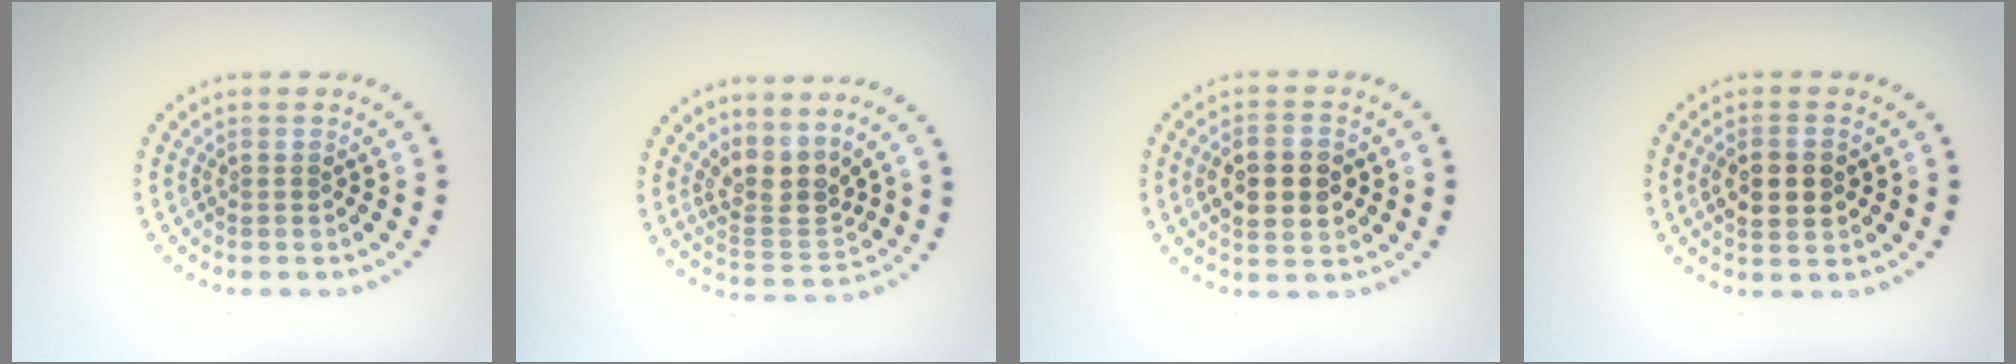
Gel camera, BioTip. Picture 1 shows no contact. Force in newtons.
{"total": 3.3, "press": 2.5, "slide": 2.1}
{"total": 4.3, "press": 4.3, "slide": 0.2}
{"total": 3.1, "press": 3.1, "slide": 0.3}